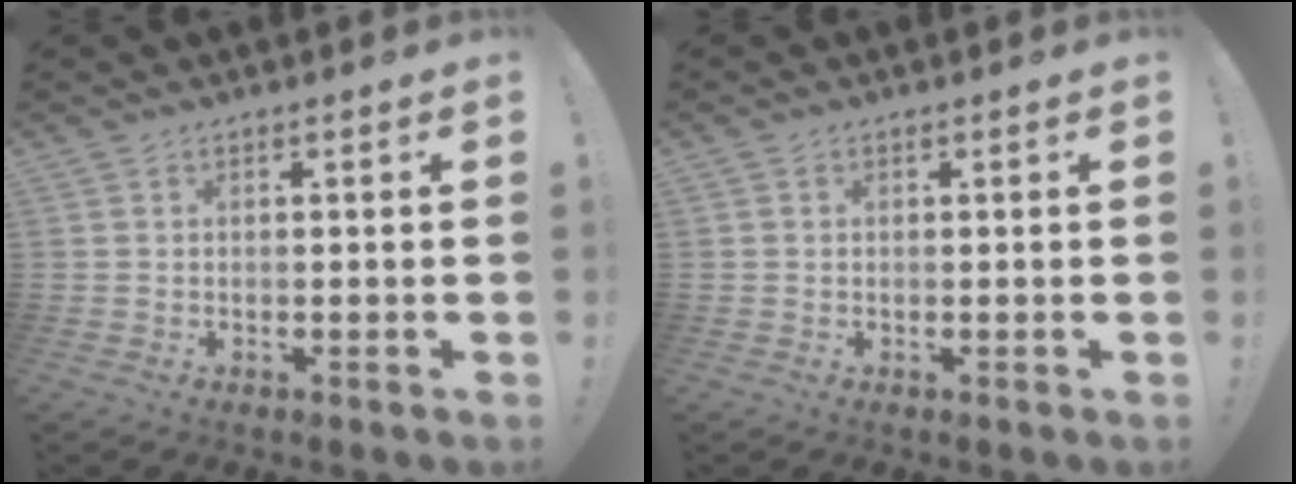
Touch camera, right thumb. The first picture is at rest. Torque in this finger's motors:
{"motor_torque": [0.33, 0.16, -0.21, 0.06, 0.05]}